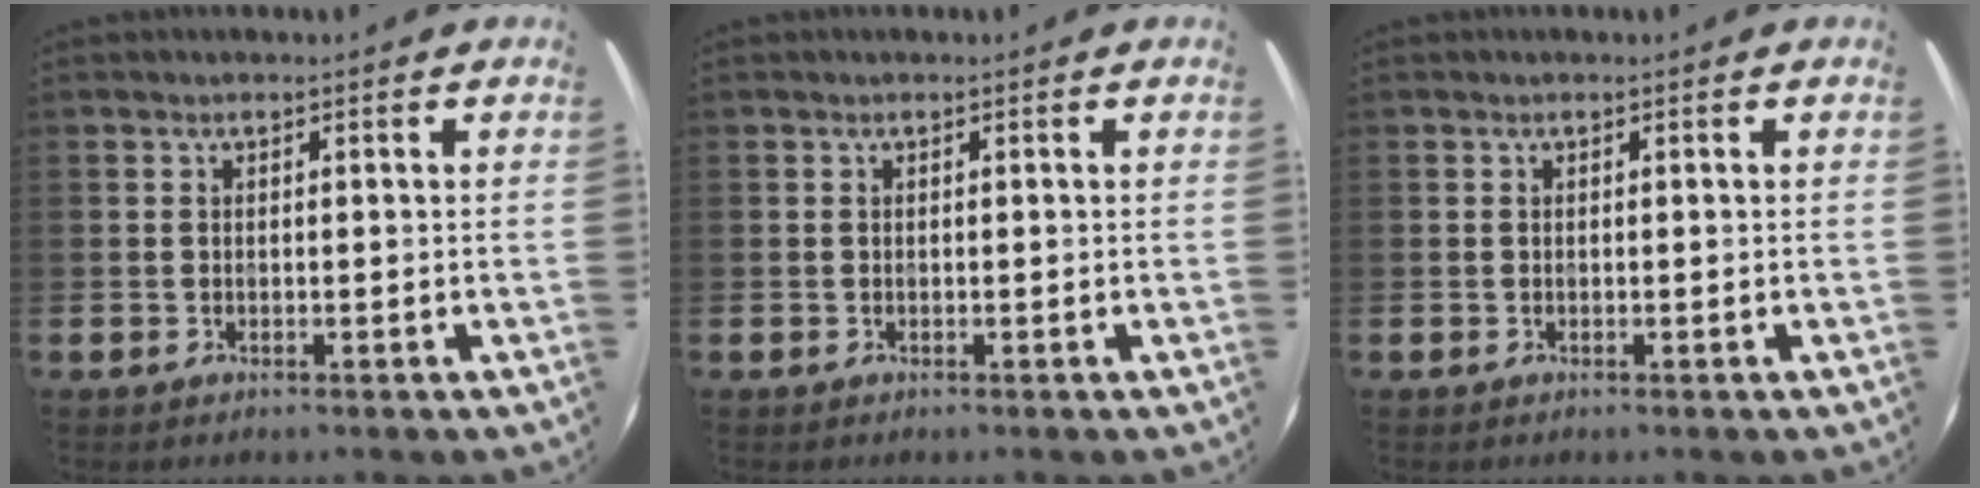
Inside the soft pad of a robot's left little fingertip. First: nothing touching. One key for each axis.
{"total": 0.0}
{"total": 0.0}